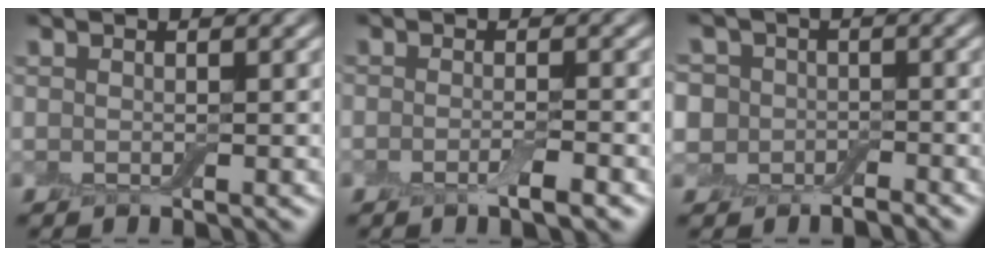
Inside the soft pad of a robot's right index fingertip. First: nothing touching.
{"total": 1.8, "force": [-1.1, 0.3, 1.3], "torque": [-0.021, -0.004, -0.019]}
{"total": 4.9, "force": [-0.9, 4.4, 1.9], "torque": [-0.035, 0.007, -0.052]}